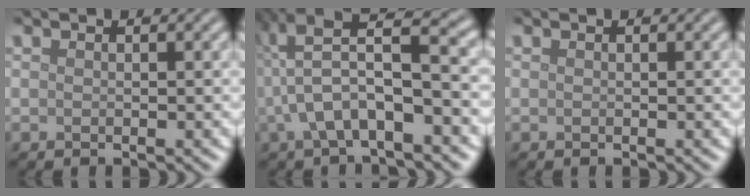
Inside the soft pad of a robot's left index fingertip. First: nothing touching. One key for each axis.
{"total": 7.4, "fx": -0.5, "fy": 2.3, "fz": 7.0, "tx": -0.128, "ty": 0.021, "tz": -0.017}
{"total": 0.0}